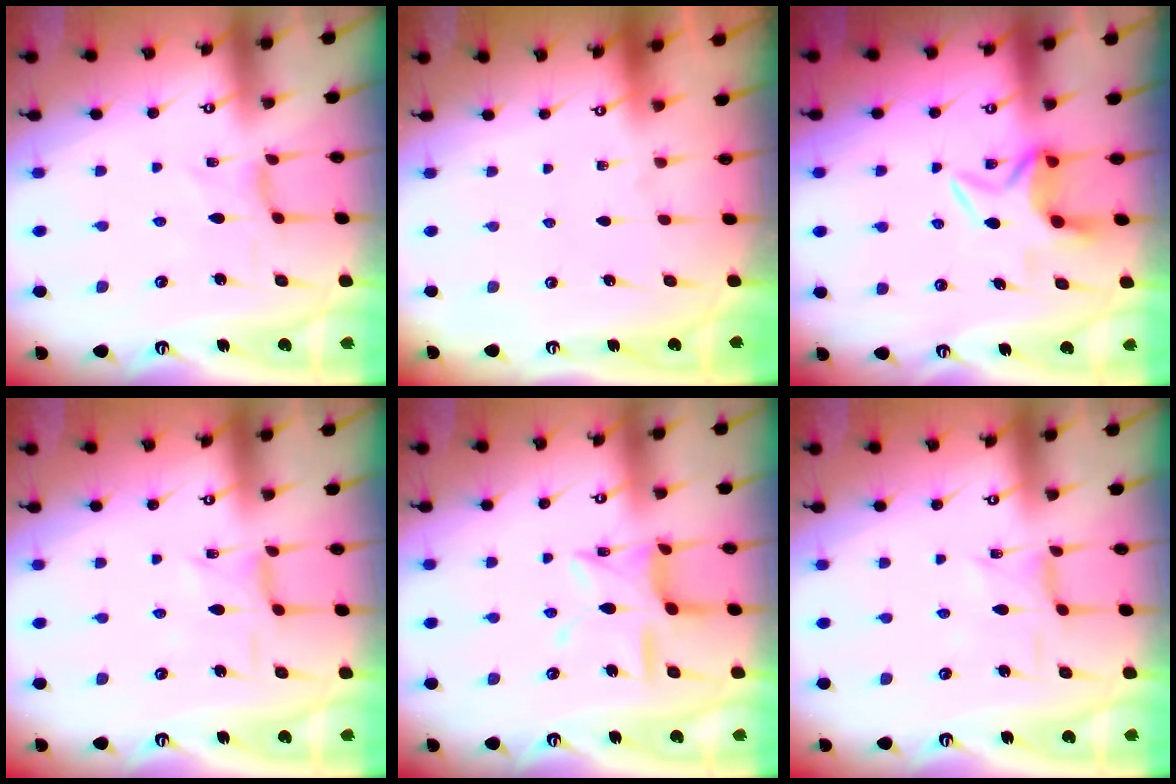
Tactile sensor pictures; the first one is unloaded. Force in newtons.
{"total": 0.0}
{"total": 4.7, "press": 4.6, "slide": 0.9}
{"total": 1.6, "press": 1.6, "slide": 0.4}
{"total": 12.0, "press": 11.9, "slide": 0.9}
{"total": 1.6, "press": 1.6, "slide": 0.4}